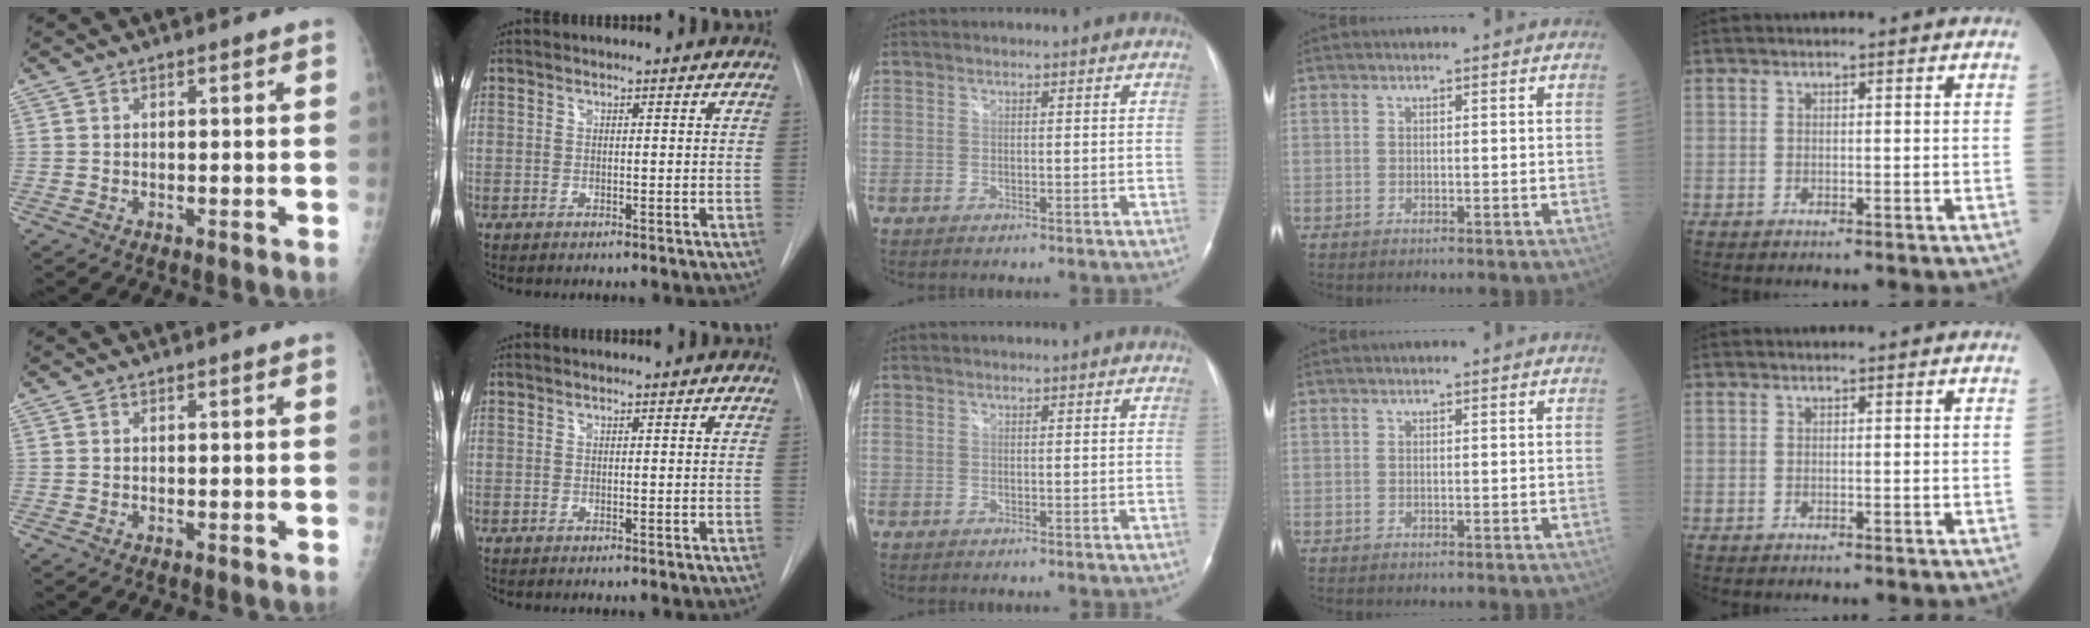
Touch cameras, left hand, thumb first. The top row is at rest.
{}